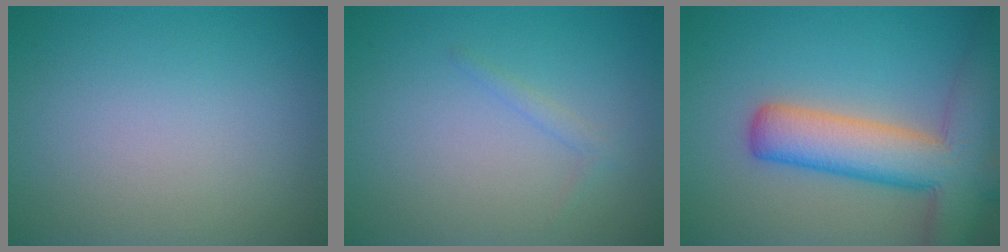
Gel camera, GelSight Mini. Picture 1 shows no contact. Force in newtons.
{"total": 0.8, "press": 0.8, "slide": 0.1}
{"total": 9.4, "press": 9.4, "slide": 0.6}